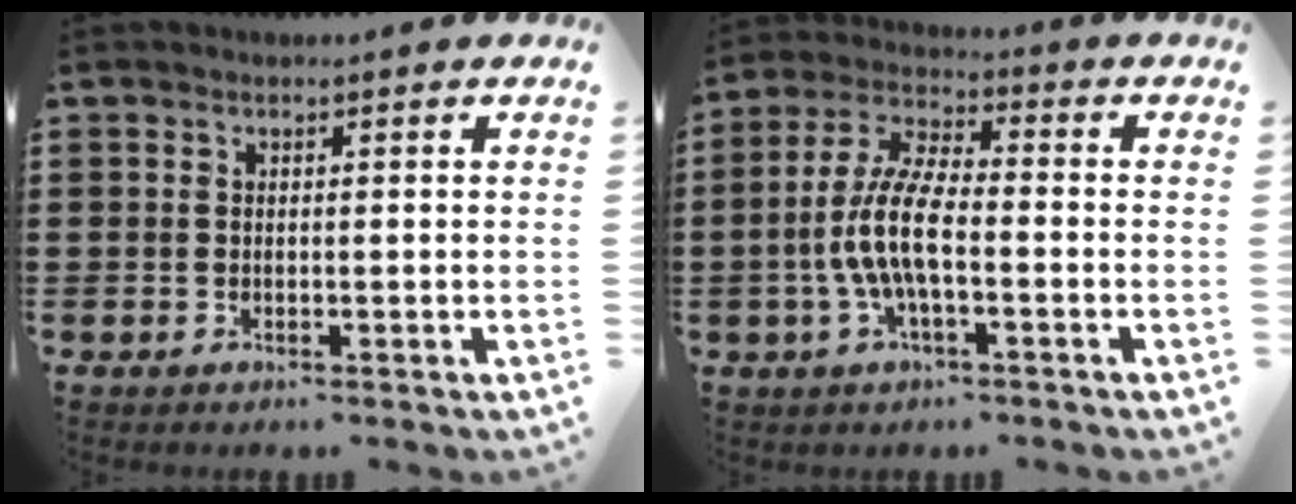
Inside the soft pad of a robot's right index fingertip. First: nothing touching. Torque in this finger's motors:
{"motor_torque": [2.14, 0.00, 1.05, 0.21]}